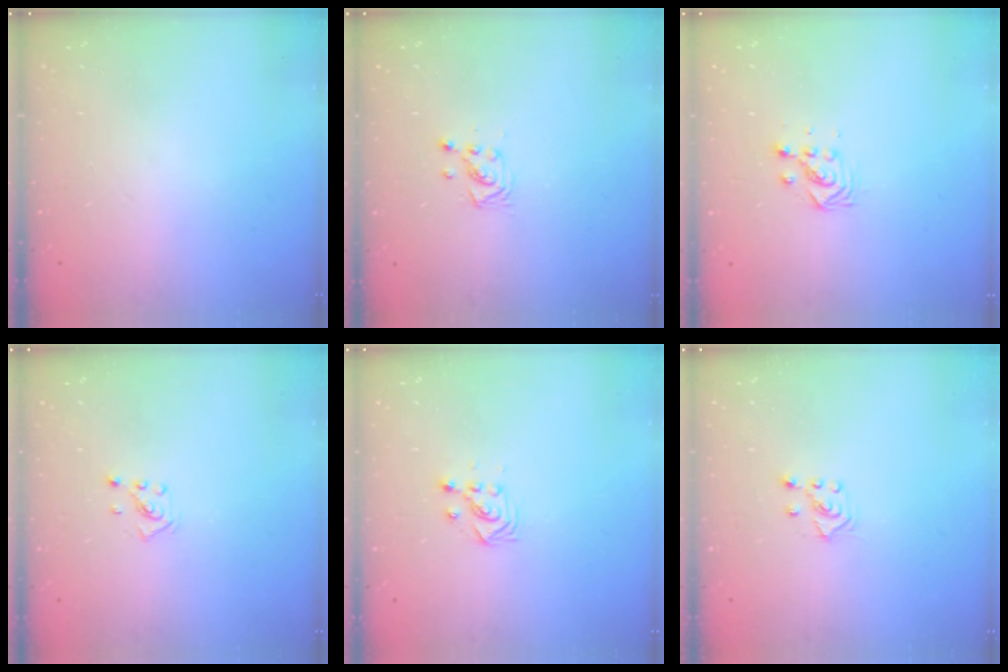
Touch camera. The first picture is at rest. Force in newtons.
{"total": 3.0, "press": 2.9, "slide": 0.5}
{"total": 3.5, "press": 3.5, "slide": 0.2}
{"total": 2.2, "press": 2.2, "slide": 0.6}
{"total": 2.7, "press": 2.7, "slide": 0.3}
{"total": 3.0, "press": 2.9, "slide": 0.7}